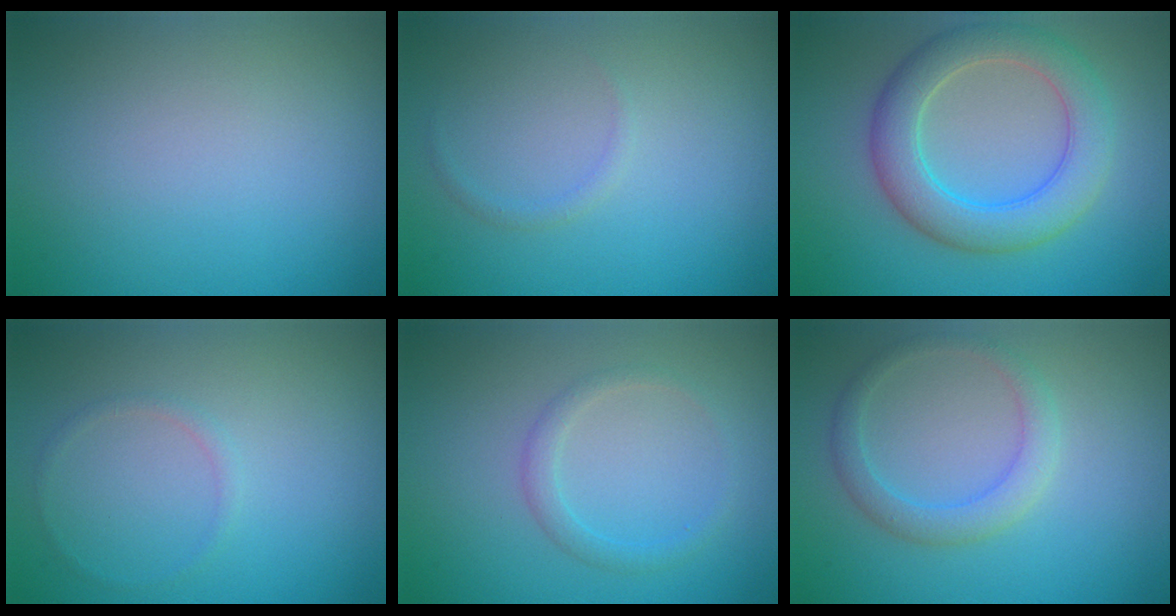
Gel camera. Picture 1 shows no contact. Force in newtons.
{"total": 0.7, "press": 0.7, "slide": 0.1}
{"total": 5.8, "press": 5.8, "slide": 0.2}
{"total": 0.8, "press": 0.8, "slide": 0.1}
{"total": 1.5, "press": 1.5, "slide": 0.0}
{"total": 2.5, "press": 2.5, "slide": 0.1}